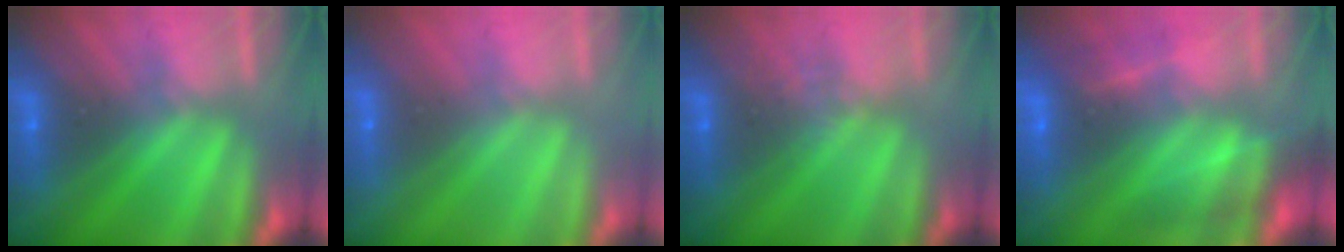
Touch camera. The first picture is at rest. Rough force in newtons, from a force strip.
{"total": 3.3}
{"total": 2.4}
{"total": 11.1}